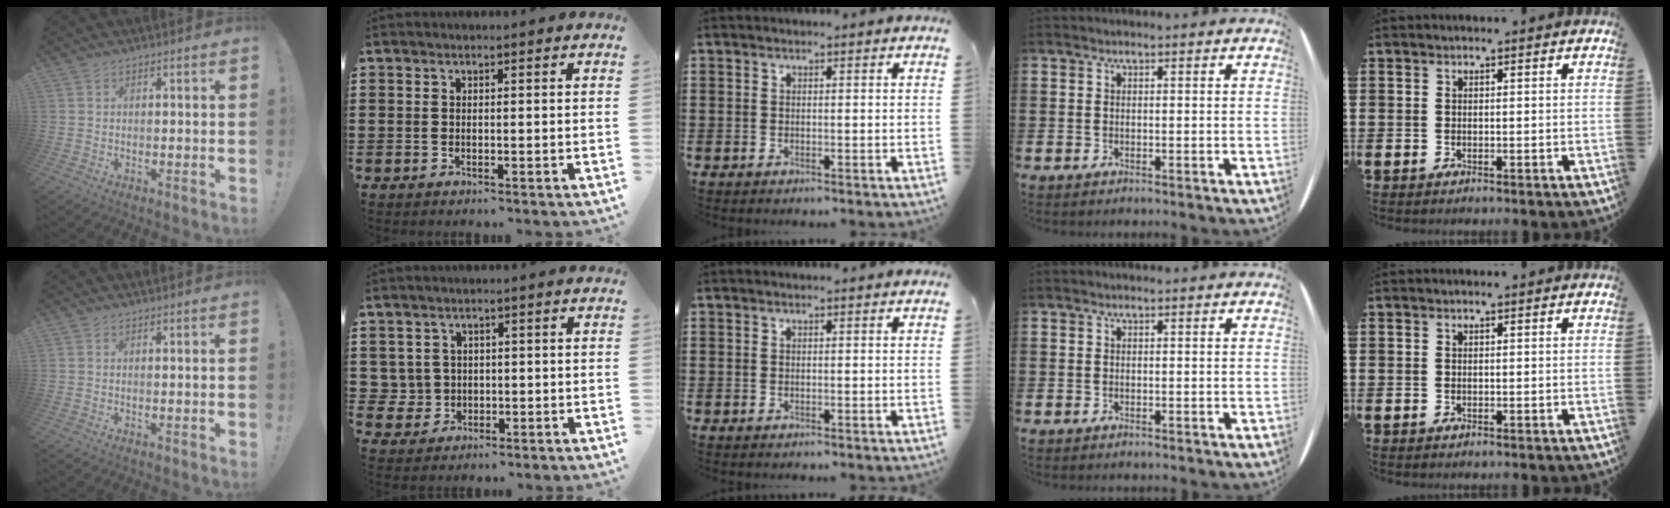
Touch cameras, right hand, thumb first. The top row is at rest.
{"thumb": {"total": 0.5, "force": [0.1, -0.2, 0.5], "torque": [-0.001, -0.003, 0.000]}, "index": {"total": 2.6, "force": [0.0, 2.6, 0.2], "torque": [-0.019, 0.008, -0.001]}}